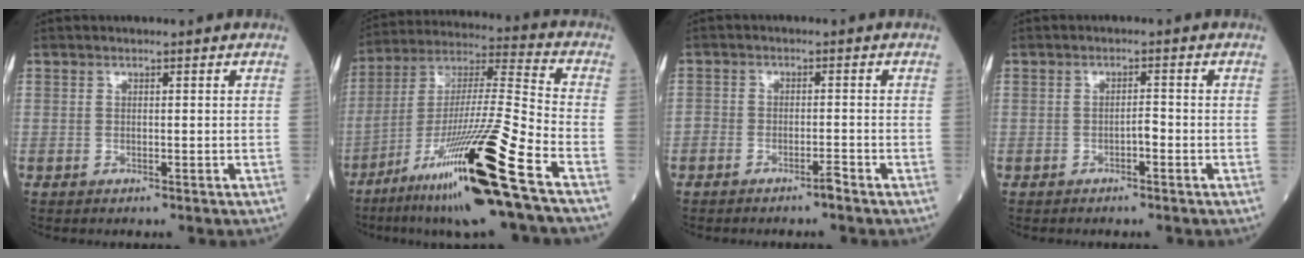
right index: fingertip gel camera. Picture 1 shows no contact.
{"total": 21.5, "force": [-11.7, -0.9, 18.0], "torque": [-0.335, -0.043, -0.213]}
{"total": 1.8, "force": [-1.5, 0.3, 0.9], "torque": [-0.011, 0.002, -0.028]}
{"total": 1.3, "force": [-0.8, 0.3, 1.1], "torque": [-0.015, 0.002, -0.014]}